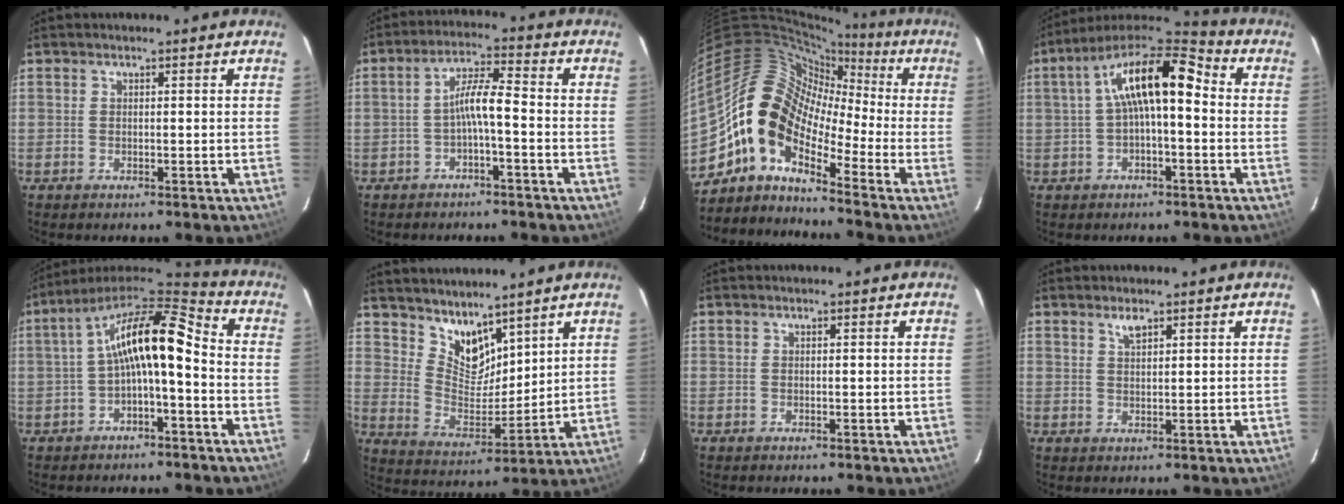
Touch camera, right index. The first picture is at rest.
{"total": 5.0, "force": [-2.0, 0.5, 4.6], "torque": [-0.097, 0.014, -0.034]}
{"total": 11.9, "force": [-5.8, 6.8, 7.9], "torque": [-0.128, 0.016, -0.132]}
{"total": 13.1, "force": [0.8, 4.8, 12.1], "torque": [-0.223, 0.033, 0.007]}
{"total": 12.9, "force": [-1.6, 4.4, 12.1], "torque": [-0.228, 0.031, -0.031]}
{"total": 9.4, "force": [7.6, 4.4, 3.5], "torque": [-0.061, -0.004, 0.154]}
{"total": 0.0}
{"total": 2.0, "force": [1.4, 0.6, 1.2], "torque": [-0.021, 0.003, 0.027]}